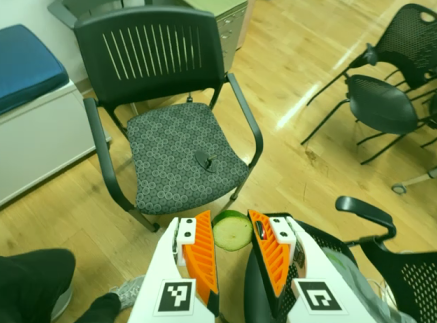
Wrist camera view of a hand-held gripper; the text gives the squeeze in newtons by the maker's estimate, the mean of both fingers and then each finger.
{"total": 8.5, "left": 8.3, "right": 8.8}